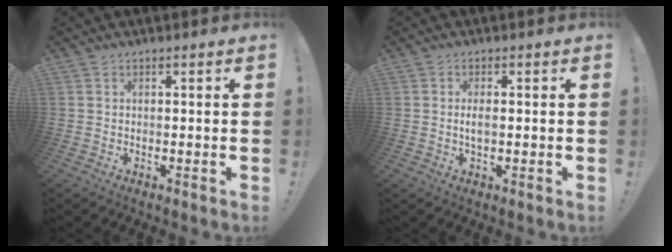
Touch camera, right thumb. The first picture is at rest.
{"total": 2.4, "force": [-0.3, 0.8, 2.2], "torque": [-0.043, -0.003, -0.009]}